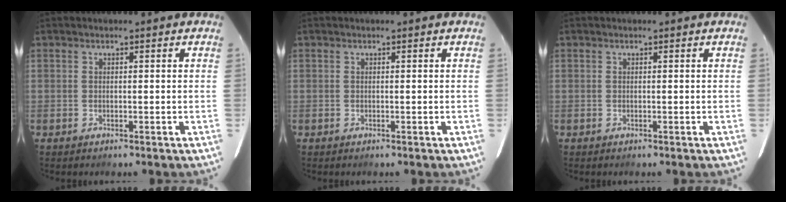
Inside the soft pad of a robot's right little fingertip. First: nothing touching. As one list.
[{"total": 0.0}, {"total": 0.0}]